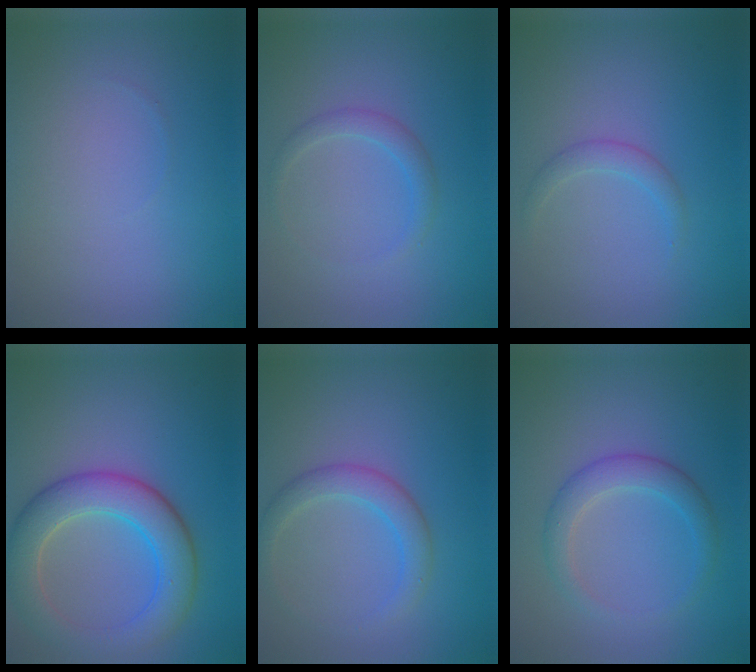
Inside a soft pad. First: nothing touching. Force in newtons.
{"total": 1.5, "press": 1.5, "slide": 0.2}
{"total": 1.2, "press": 1.2, "slide": 0.1}
{"total": 6.3, "press": 6.2, "slide": 0.6}
{"total": 2.5, "press": 2.5, "slide": 0.1}
{"total": 2.7, "press": 2.7, "slide": 0.1}